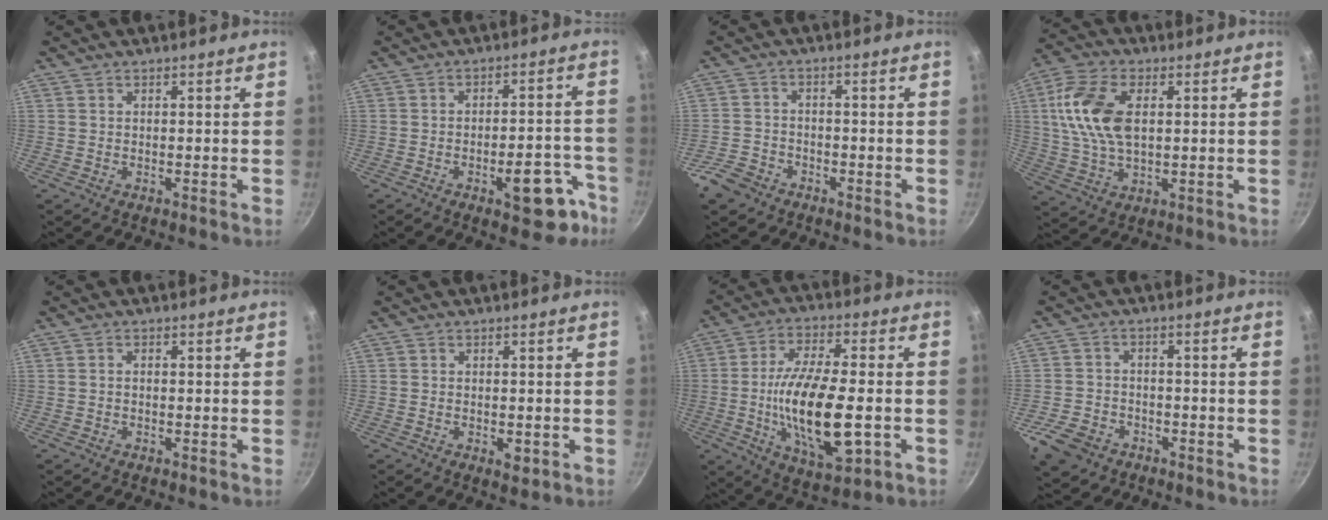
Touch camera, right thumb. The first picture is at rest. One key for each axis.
{"total": 11.4, "fx": -5.8, "fy": 5.1, "fz": 8.4, "tx": -0.057, "ty": 0.048, "tz": -0.070}
{"total": 5.6, "fx": -3.7, "fy": 3.8, "fz": 1.8, "tx": -0.029, "ty": 0.036, "tz": -0.069}
{"total": 13.5, "fx": 2.4, "fy": 7.8, "fz": 10.8, "tx": -0.204, "ty": 0.006, "tz": 0.041}
{"total": 0.8, "fx": -0.2, "fy": 0.5, "fz": 0.5, "tx": -0.010, "ty": 0.006, "tz": -0.003}
{"total": 2.5, "fx": -0.7, "fy": 1.3, "fz": 2.0, "tx": -0.031, "ty": -0.006, "tz": -0.009}
{"total": 18.9, "fx": -3.2, "fy": 7.5, "fz": 17.1, "tx": -0.303, "ty": 0.006, "tz": -0.056}
{"total": 8.1, "fx": -4.4, "fy": 5.8, "fz": 3.5, "tx": -0.069, "ty": 0.030, "tz": -0.080}